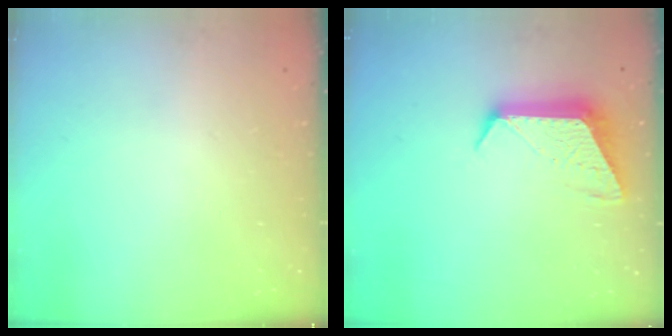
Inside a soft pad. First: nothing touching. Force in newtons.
{"total": 11.2, "press": 11.2, "slide": 0.5}